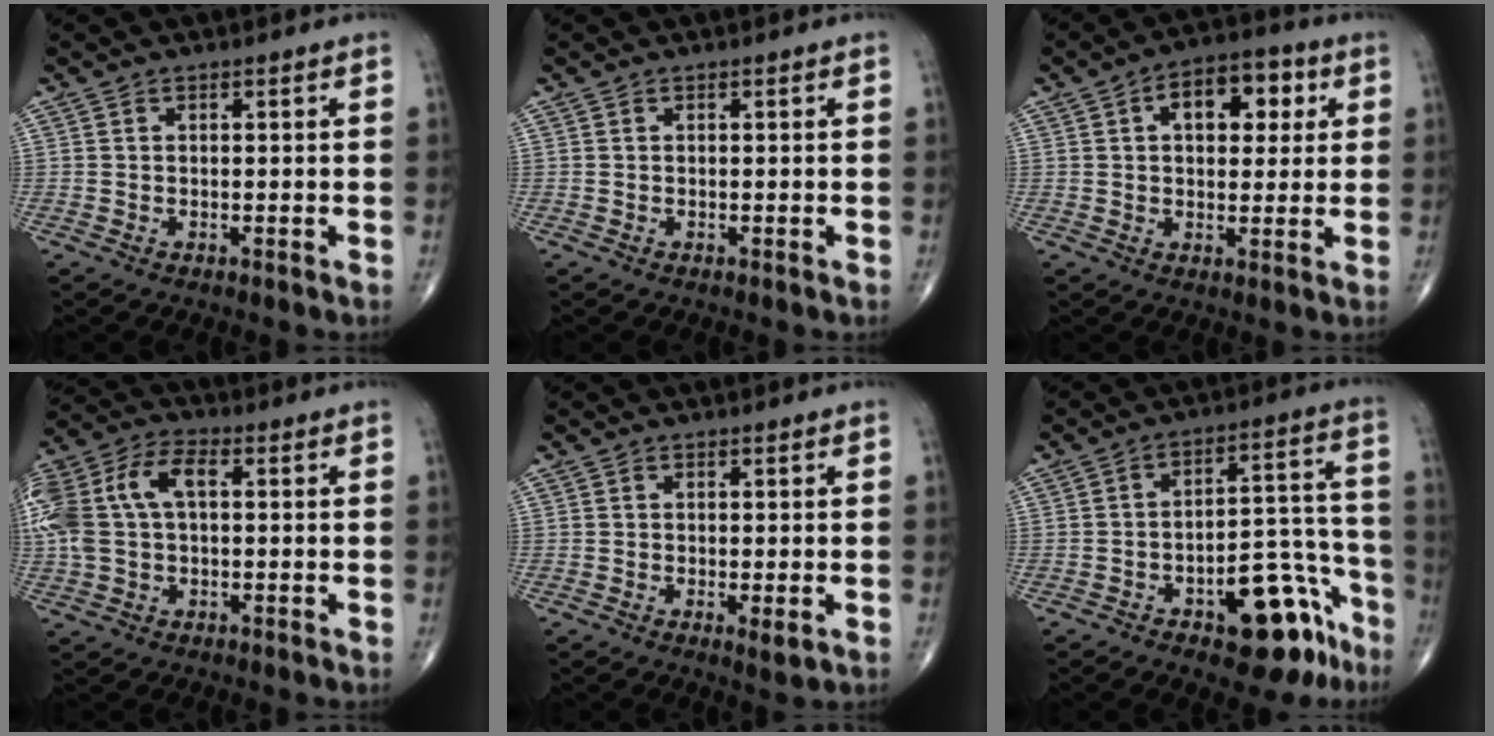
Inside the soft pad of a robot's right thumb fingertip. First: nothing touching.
{"total": 0.0}
{"total": 11.0, "force": [3.3, 6.4, 8.3], "torque": [-0.084, 0.012, 0.044]}
{"total": 15.8, "force": [2.1, 9.5, 12.5], "torque": [-0.294, 0.036, 0.035]}
{"total": 2.4, "force": [-0.6, 0.7, 2.2], "torque": [-0.040, -0.010, -0.009]}
{"total": 15.9, "force": [-8.6, 7.1, 11.2], "torque": [-0.099, 0.084, -0.113]}